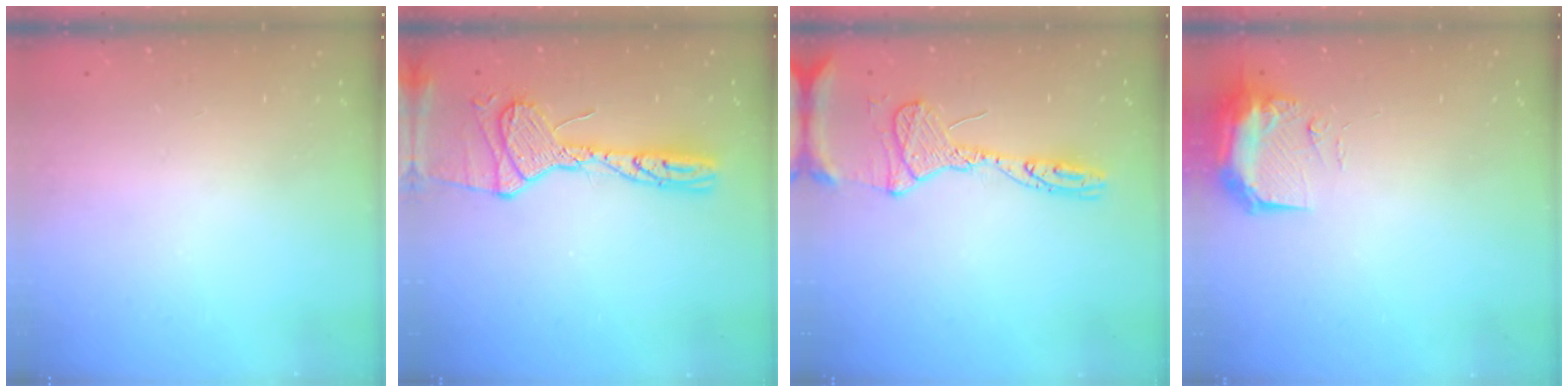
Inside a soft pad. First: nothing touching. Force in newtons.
{"total": 16.8, "press": 16.1, "slide": 4.6}
{"total": 15.5, "press": 15.4, "slide": 1.2}
{"total": 11.0, "press": 9.6, "slide": 5.4}